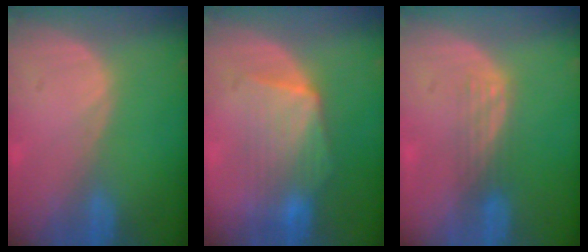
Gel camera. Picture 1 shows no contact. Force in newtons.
{"total": 7.5, "press": 7.4, "slide": 1.2}
{"total": 2.8, "press": 2.5, "slide": 1.3}